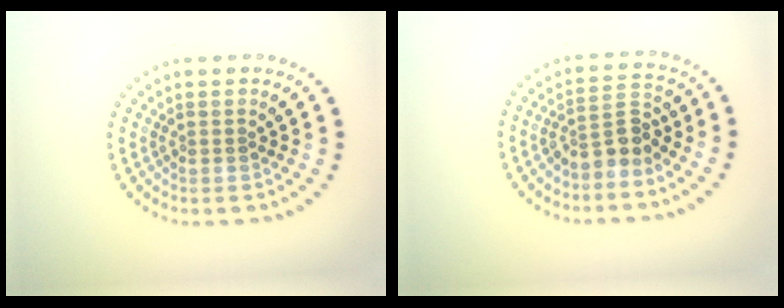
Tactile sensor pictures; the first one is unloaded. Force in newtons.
{"total": 3.1, "press": 2.7, "slide": 1.5}